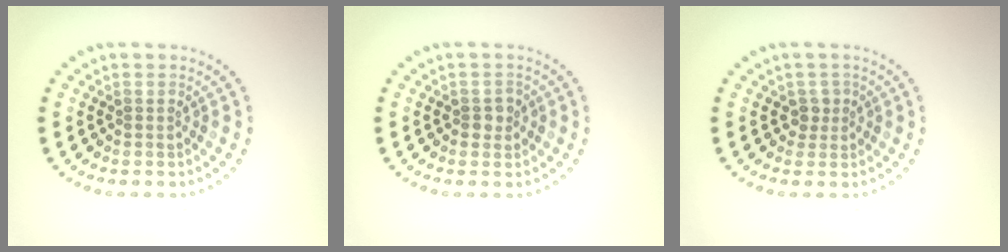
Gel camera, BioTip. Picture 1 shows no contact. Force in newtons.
{"total": 1.5, "press": 1.4, "slide": 0.3}
{"total": 1.5, "press": 1.1, "slide": 1.0}